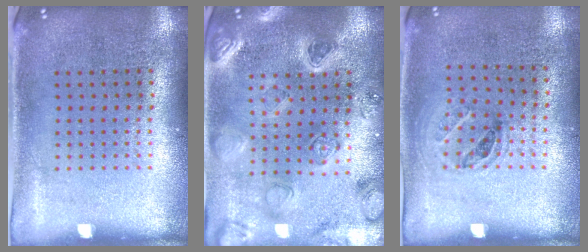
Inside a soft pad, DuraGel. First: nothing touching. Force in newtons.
{"total": 2.2, "press": 2.2, "slide": 0.3}
{"total": 1.0, "press": 0.7, "slide": 0.7}